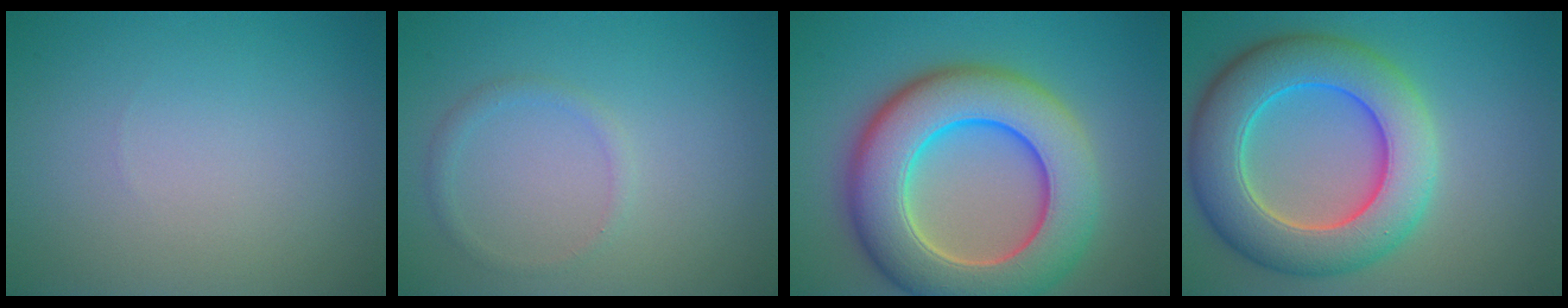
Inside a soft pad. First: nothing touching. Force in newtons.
{"total": 1.1, "press": 1.1, "slide": 0.1}
{"total": 11.7, "press": 11.7, "slide": 0.8}
{"total": 9.7, "press": 9.7, "slide": 0.2}